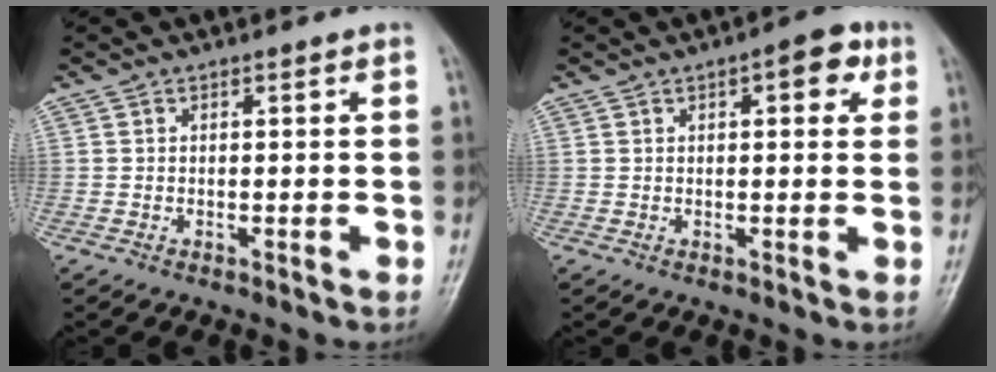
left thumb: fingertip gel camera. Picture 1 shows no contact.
{"total": 5.7, "force": [2.3, 2.4, 4.6], "torque": [-0.040, 0.001, 0.020]}